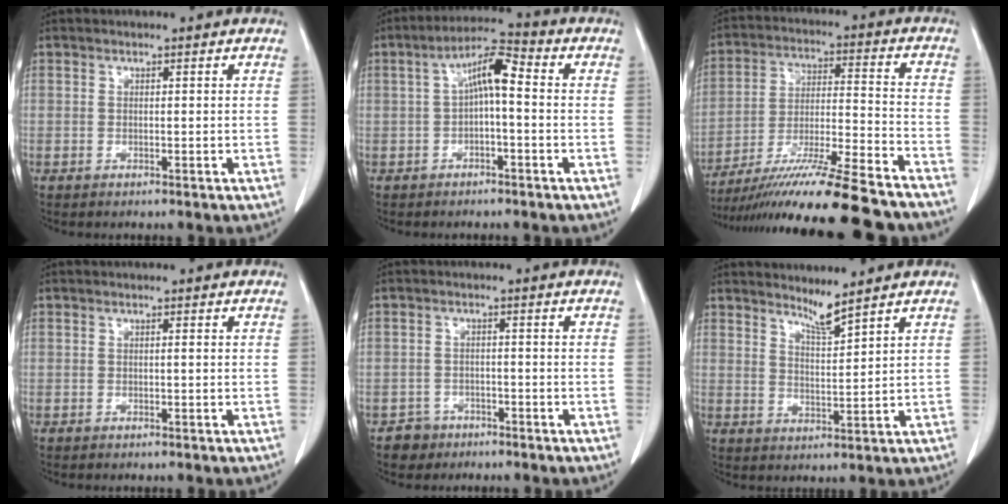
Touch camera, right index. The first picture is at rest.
{"total": 6.8, "force": [0.3, 1.7, 6.5], "torque": [-0.119, 0.029, 0.002]}
{"total": 21.1, "force": [-17.7, -0.1, 11.4], "torque": [-0.181, -0.028, -0.294]}
{"total": 0.0}
{"total": 2.9, "force": [-1.9, 2.2, -0.3], "torque": [0.005, 0.011, -0.033]}
{"total": 3.5, "force": [3.2, -0.8, 1.1], "torque": [-0.026, -0.016, 0.063]}